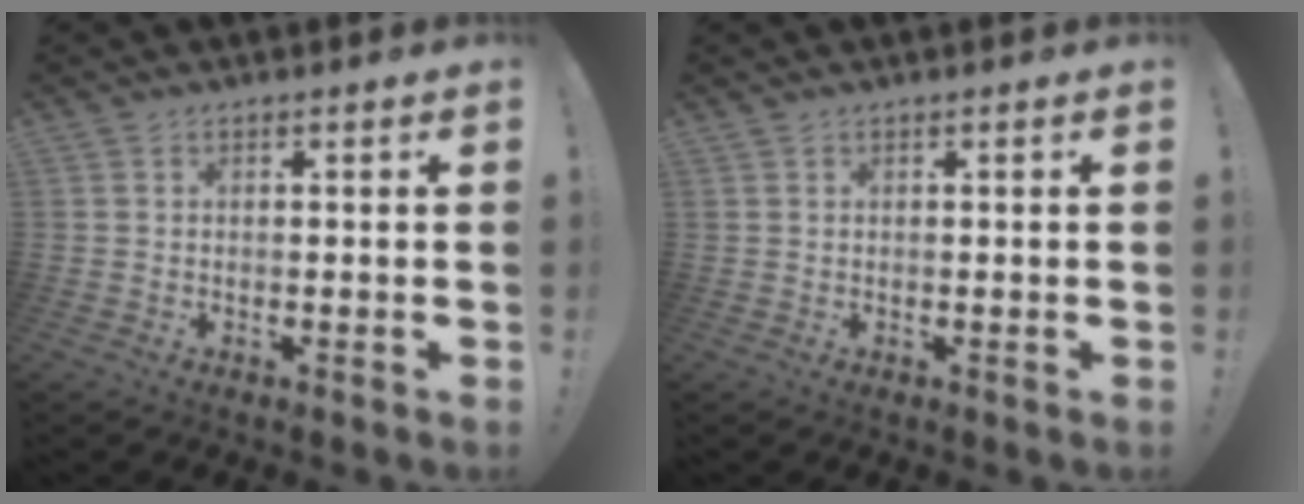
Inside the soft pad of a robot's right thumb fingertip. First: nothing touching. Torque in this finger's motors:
{"motor_torque": [-0.30, -0.08, -0.21, 0.35, -0.01]}